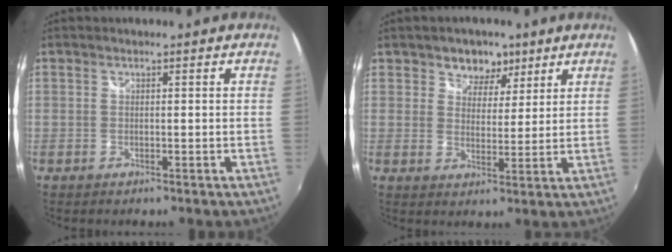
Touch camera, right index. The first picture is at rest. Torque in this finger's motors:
{"motor_torque": [0.05, 0.05, 0.05, 0.02]}